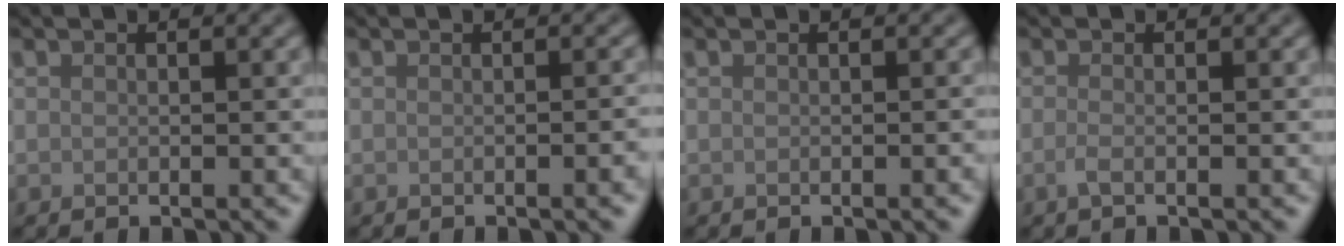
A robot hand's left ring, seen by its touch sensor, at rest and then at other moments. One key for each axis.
{"total": 1.8, "fx": -0.4, "fy": 0.4, "fz": 1.7, "tx": -0.013, "ty": 0.001, "tz": -0.005}
{"total": 0.7, "fx": -0.2, "fy": 0.1, "fz": 0.6, "tx": -0.005, "ty": 0.002, "tz": -0.002}
{"total": 1.2, "fx": -0.4, "fy": 0.4, "fz": 1.0, "tx": -0.020, "ty": -0.004, "tz": -0.011}